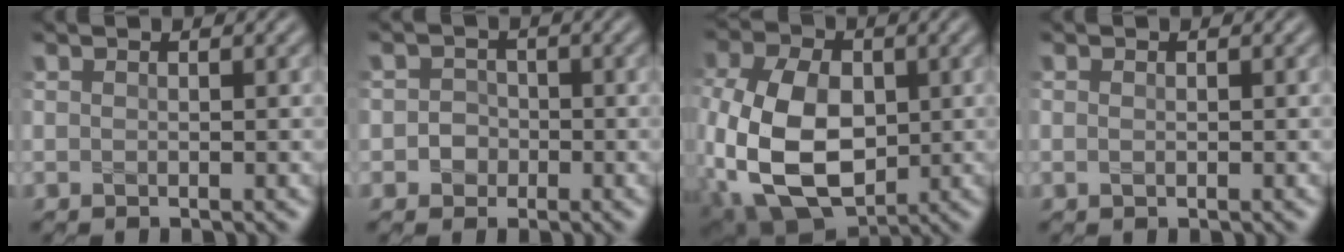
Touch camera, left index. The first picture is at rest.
{"total": 1.9, "force": [-0.4, 1.8, 0.5], "torque": [0.013, 0.001, -0.017]}
{"total": 12.4, "force": [-1.4, 8.2, 9.2], "torque": [-0.207, -0.011, -0.030]}
{"total": 0.6, "force": [0.0, 0.4, 0.4], "torque": [-0.010, 0.000, 0.001]}